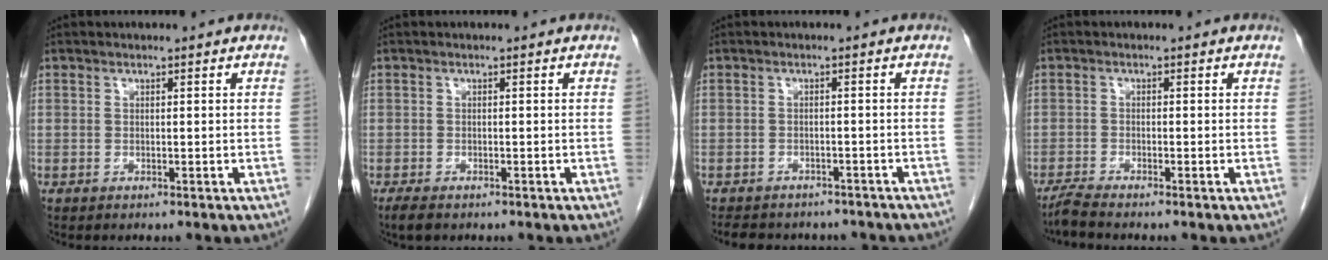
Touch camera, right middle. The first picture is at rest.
{"total": 2.2, "force": [-1.6, 0.7, 1.3], "torque": [-0.028, -0.005, -0.024]}
{"total": 11.9, "force": [-10.3, 4.7, 4.0], "torque": [-0.077, 0.004, -0.117]}
{"total": 2.4, "force": [-2.2, -0.6, 0.8], "torque": [-0.025, -0.008, -0.045]}